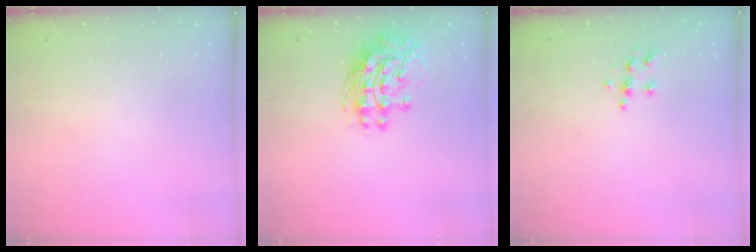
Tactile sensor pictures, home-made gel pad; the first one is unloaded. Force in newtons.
{"total": 12.5, "press": 12.4, "slide": 1.0}
{"total": 5.9, "press": 5.9, "slide": 0.2}